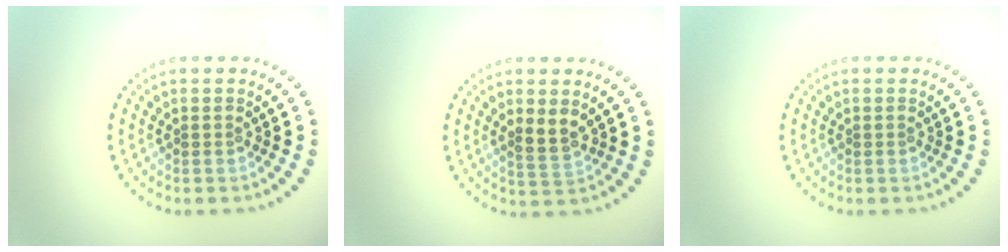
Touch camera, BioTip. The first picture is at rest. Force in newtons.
{"total": 2.0, "press": 1.8, "slide": 0.7}
{"total": 0.0}